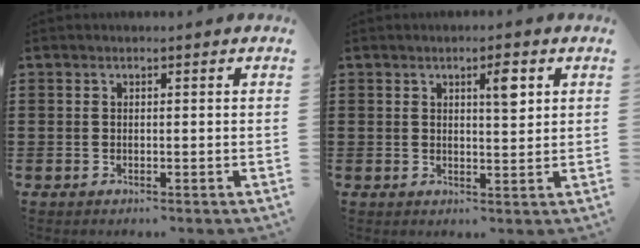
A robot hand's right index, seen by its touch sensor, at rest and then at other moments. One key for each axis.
{"total": 3.7, "fx": 1.6, "fy": 0.9, "fz": 3.2, "tx": -0.051, "ty": 0.000, "tz": 0.021}